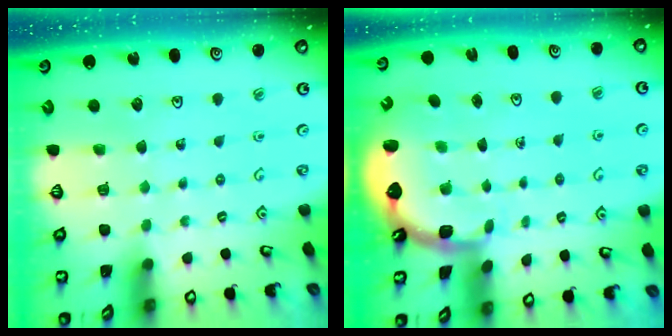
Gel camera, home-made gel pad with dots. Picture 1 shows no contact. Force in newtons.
{"total": 2.6, "press": 1.3, "slide": 2.2}